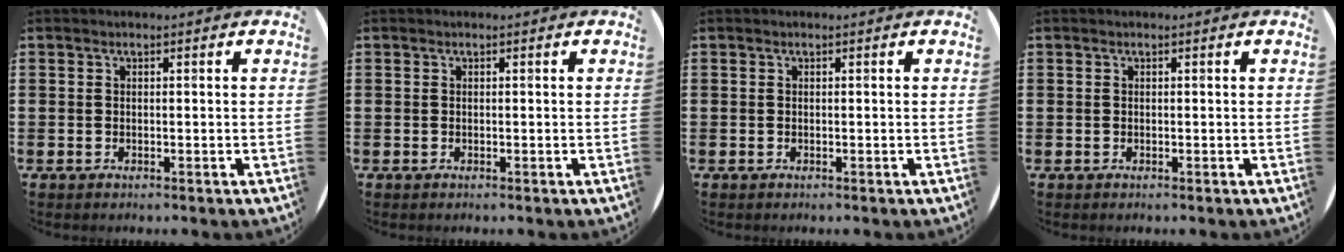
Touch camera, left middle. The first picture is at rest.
{"total": 0.0}
{"total": 0.0}
{"total": 0.0}